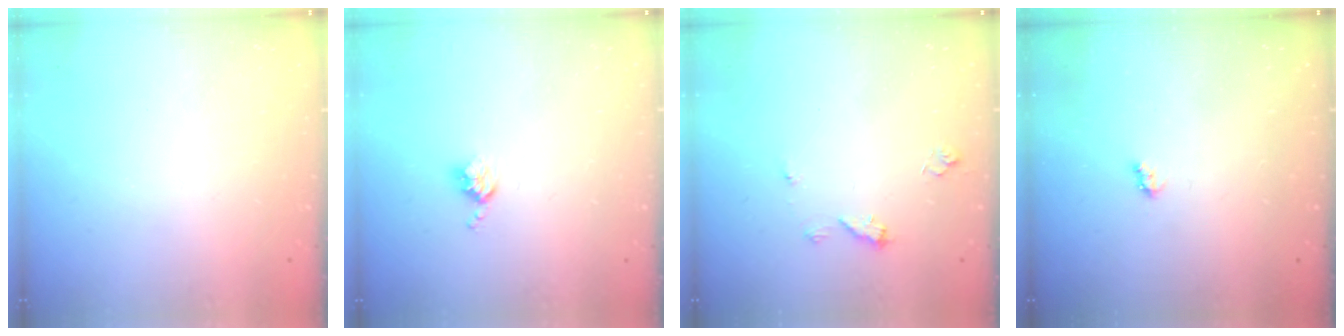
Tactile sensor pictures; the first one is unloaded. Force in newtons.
{"total": 3.5, "press": 3.5, "slide": 0.4}
{"total": 7.0, "press": 7.0, "slide": 0.7}
{"total": 2.6, "press": 2.6, "slide": 0.4}